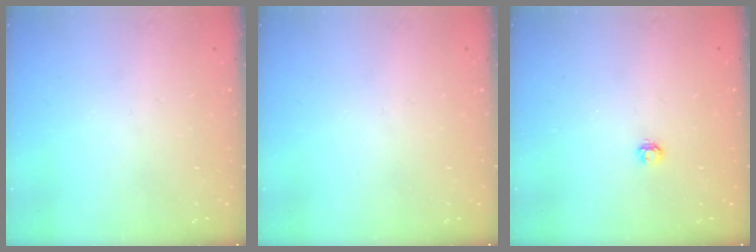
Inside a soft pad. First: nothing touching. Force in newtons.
{"total": 0.0}
{"total": 3.5, "press": 3.5, "slide": 0.2}